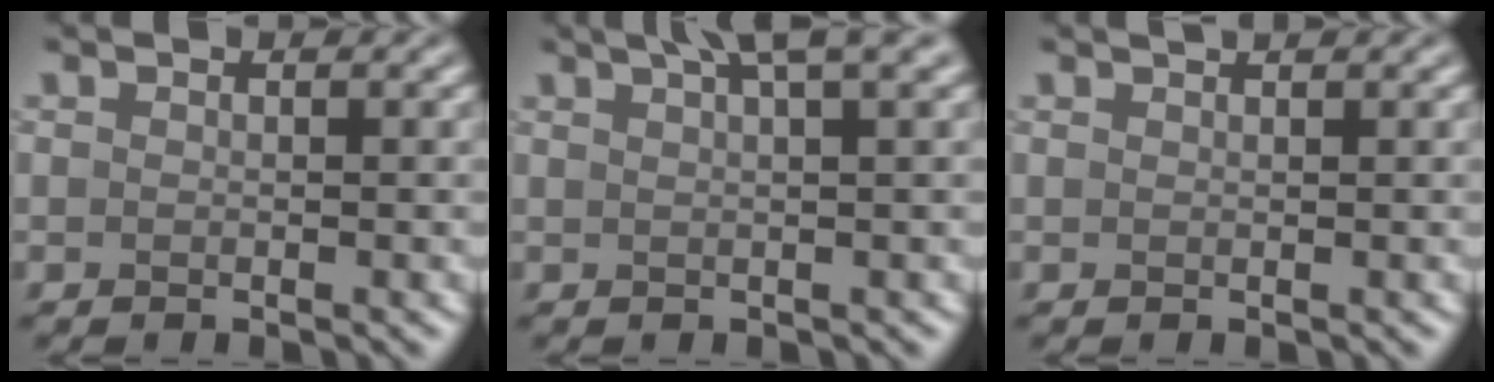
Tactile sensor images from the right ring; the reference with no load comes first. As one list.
[{"total": 4.3, "force": [2.9, 0.7, 3.0], "torque": [-0.031, 0.014, 0.037]}, {"total": 0.8, "force": [0.7, 0.1, 0.3], "torque": [-0.002, -0.002, 0.006]}]